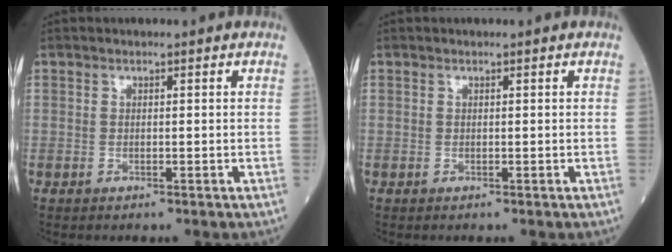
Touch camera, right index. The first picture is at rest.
{"total": 0.0}